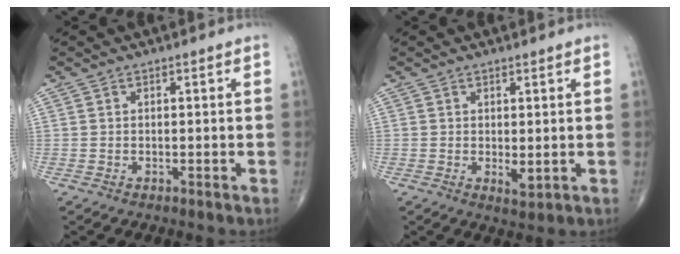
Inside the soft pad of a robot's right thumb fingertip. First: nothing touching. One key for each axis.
{"total": 2.3, "fx": 0.1, "fy": 0.6, "fz": 2.3, "tx": -0.034, "ty": -0.009, "tz": 0.006}